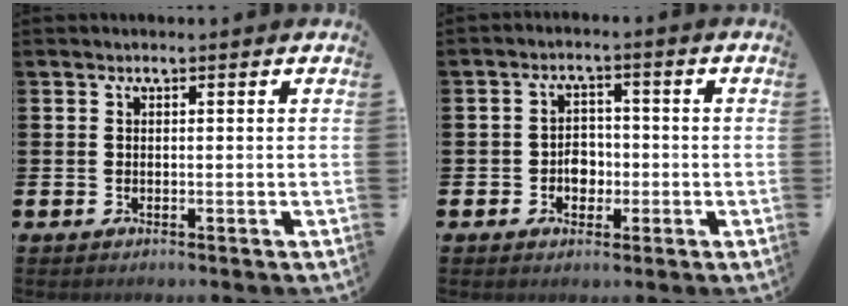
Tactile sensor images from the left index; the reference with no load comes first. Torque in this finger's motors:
{"motor_torque": [0.57, 0.09, 0.08, 0.01]}